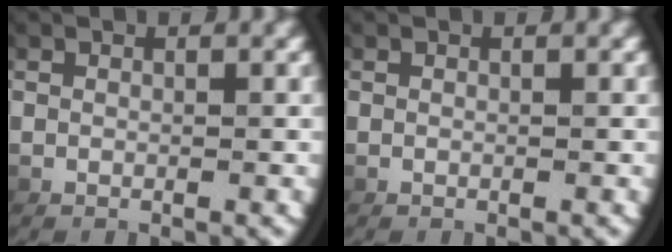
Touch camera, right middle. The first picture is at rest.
{"total": 0.0}